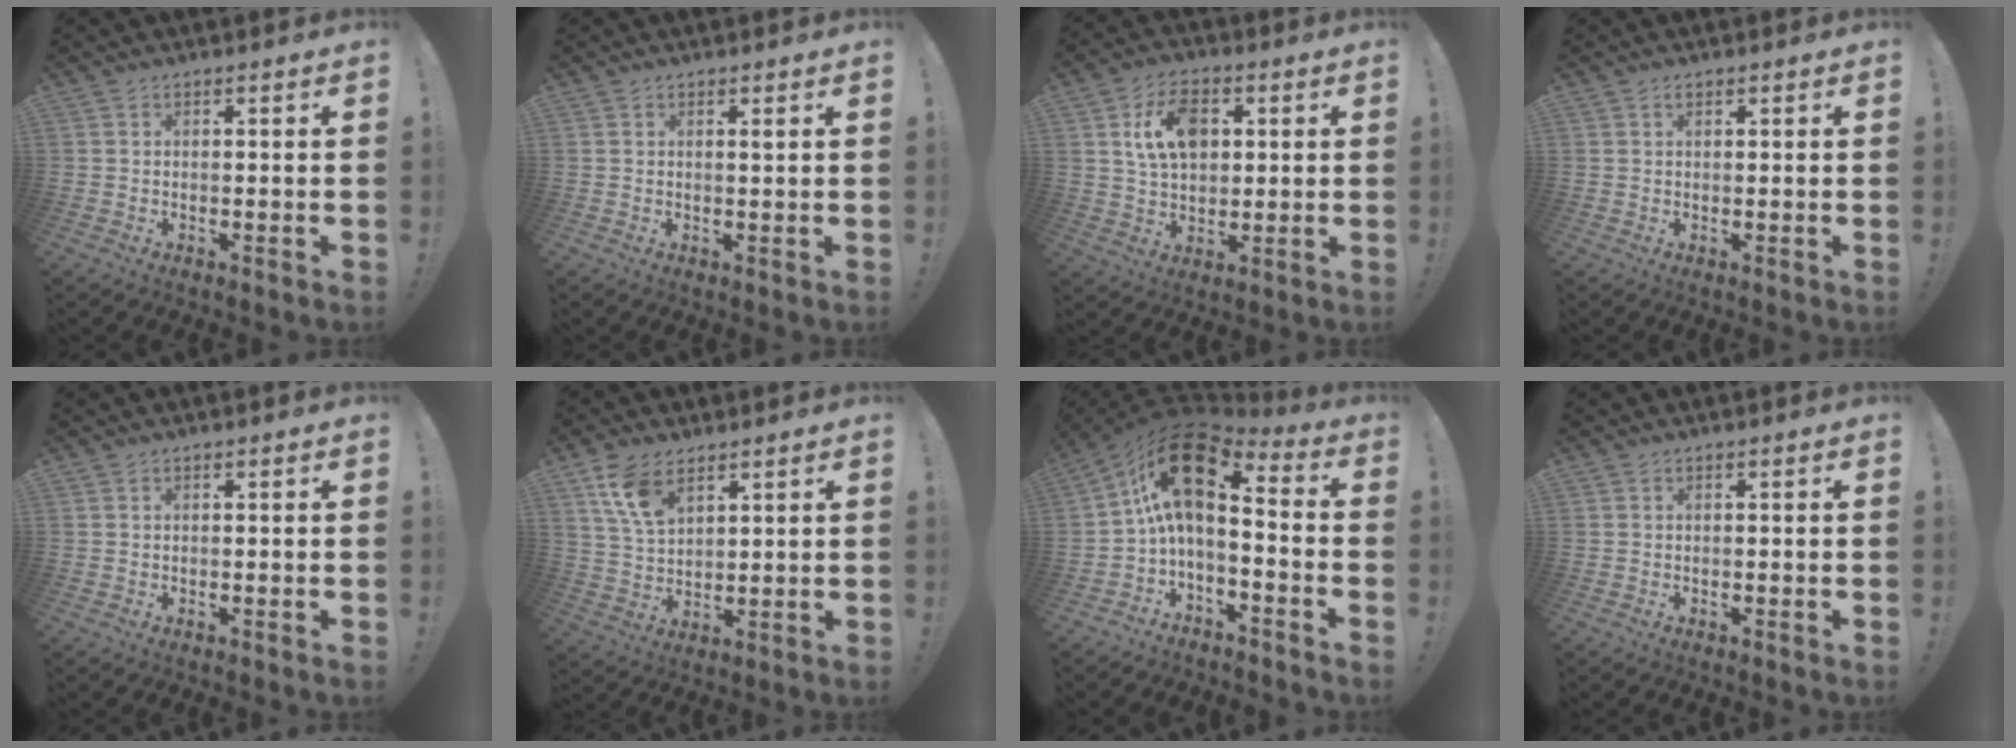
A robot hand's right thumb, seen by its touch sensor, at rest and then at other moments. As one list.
[{"total": 0.6, "force": [0.4, -0.2, 0.4], "torque": [0.006, -0.005, 0.003]}, {"total": 12.1, "force": [3.7, 8.2, 8.0], "torque": [-0.119, 0.004, 0.069]}, {"total": 0.7, "force": [0.4, 0.3, 0.4], "torque": [-0.003, -0.002, 0.007]}, {"total": 0.0}, {"total": 10.0, "force": [6.0, 5.3, 5.9], "torque": [-0.113, -0.023, 0.114]}, {"total": 14.6, "force": [3.5, 6.7, 12.5], "torque": [-0.222, -0.019, 0.064]}, {"total": 0.0}]